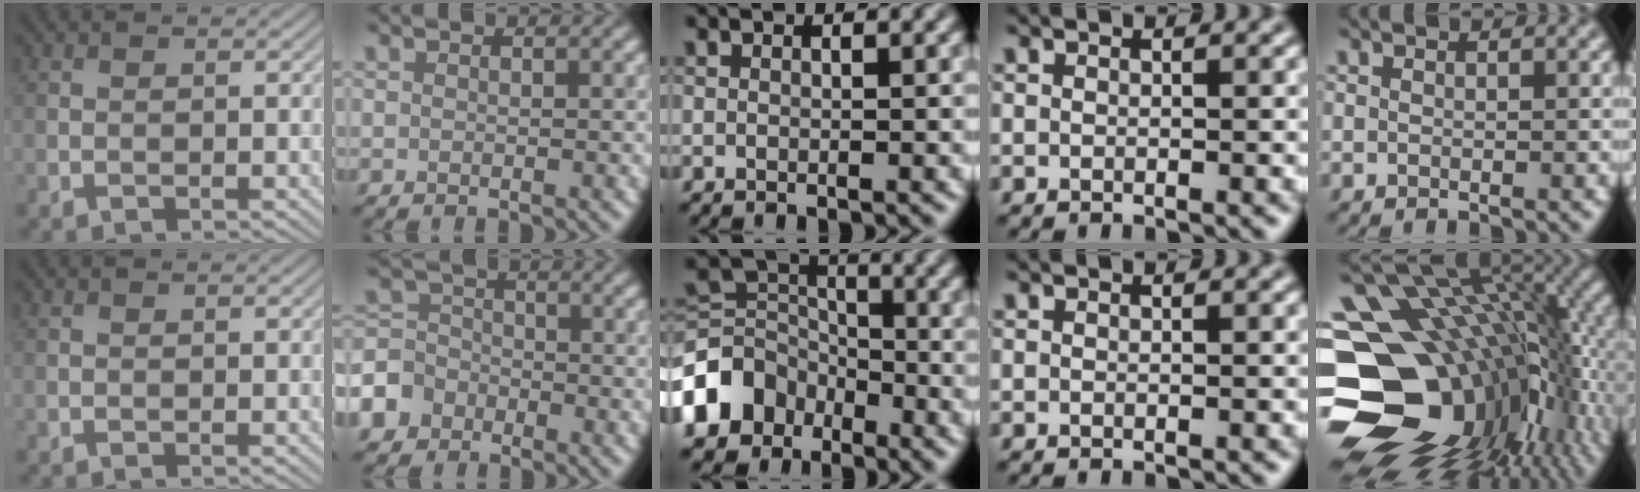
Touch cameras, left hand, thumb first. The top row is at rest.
{"index": {"total": 6.3, "force": [-3.7, 4.9, 1.4], "torque": [-0.024, -0.007, -0.083]}, "middle": {"total": 7.1, "force": [-4.1, 5.2, 2.7], "torque": [-0.052, 0.001, -0.095]}, "little": {"total": 20.0, "force": [-3.1, 14.0, 13.9], "torque": [-0.269, -0.040, -0.028]}}